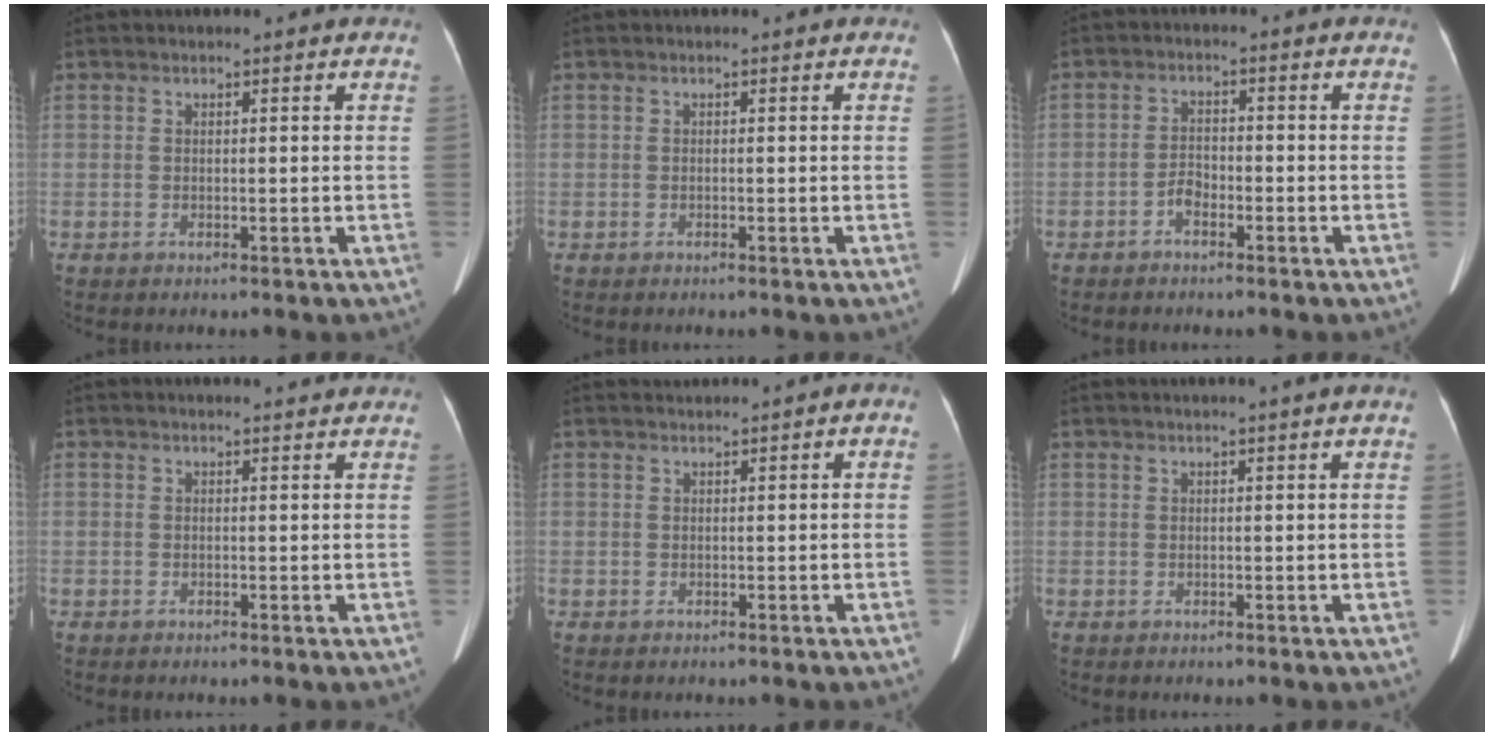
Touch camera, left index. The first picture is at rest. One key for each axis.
{"total": 0.0}
{"total": 2.5, "fx": -1.7, "fy": 1.1, "fz": 1.5, "tx": -0.029, "ty": 0.005, "tz": -0.032}
{"total": 3.1, "fx": 3.0, "fy": 0.5, "fz": 0.5, "tx": -0.009, "ty": 0.021, "tz": 0.035}
{"total": 0.6, "fx": 0.3, "fy": 0.4, "fz": 0.3, "tx": -0.002, "ty": 0.021, "tz": 0.009}
{"total": 1.9, "fx": 1.4, "fy": -0.7, "fz": 1.1, "tx": -0.018, "ty": 0.006, "tz": 0.027}